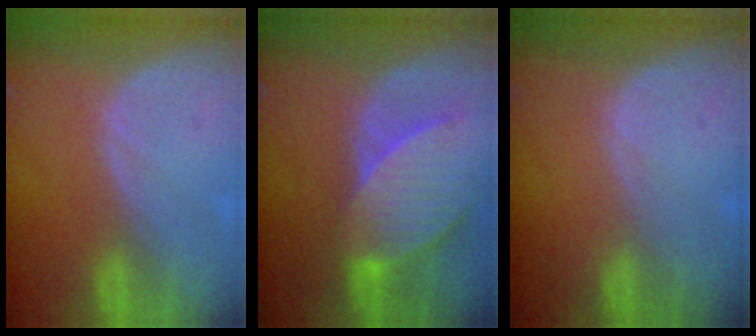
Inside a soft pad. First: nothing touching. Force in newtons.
{"total": 9.6, "press": 8.7, "slide": 4.1}
{"total": 0.0}